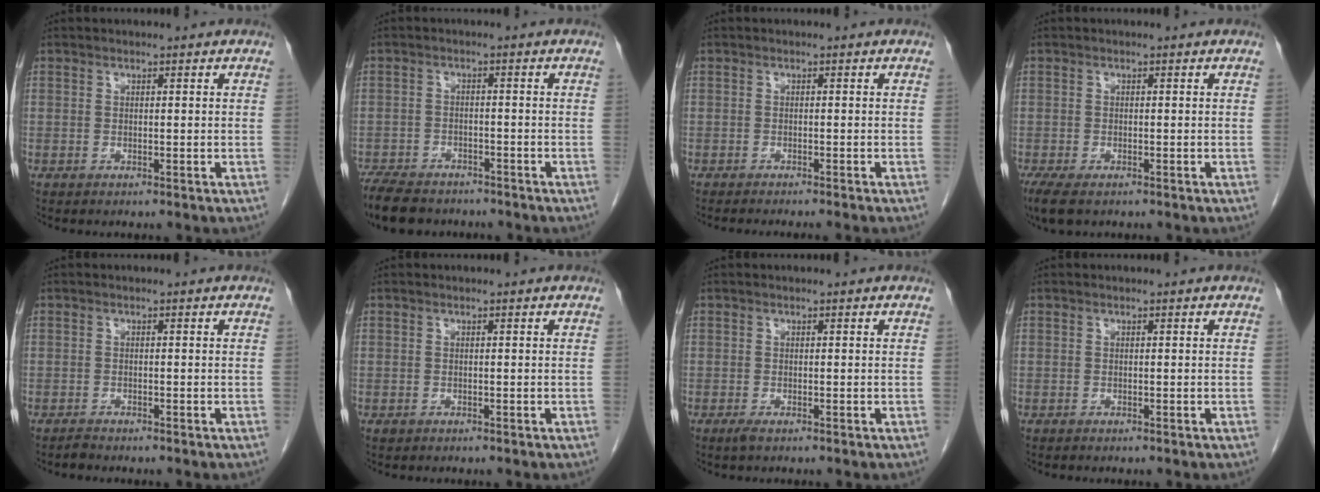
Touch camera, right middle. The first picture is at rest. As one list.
[{"total": 10.2, "force": [-8.4, 4.2, 4.1], "torque": [-0.083, -0.011, -0.129]}, {"total": 5.1, "force": [-4.6, -0.3, 2.3], "torque": [-0.015, -0.006, -0.065]}, {"total": 4.6, "force": [-3.1, 1.8, 2.9], "torque": [-0.061, -0.015, -0.051]}, {"total": 0.7, "force": [-0.6, 0.2, 0.0], "torque": [-0.006, -0.002, -0.015]}, {"total": 0.0}, {"total": 0.8, "force": [-0.5, 0.1, 0.6], "torque": [-0.013, -0.003, -0.009]}, {"total": 0.0}]